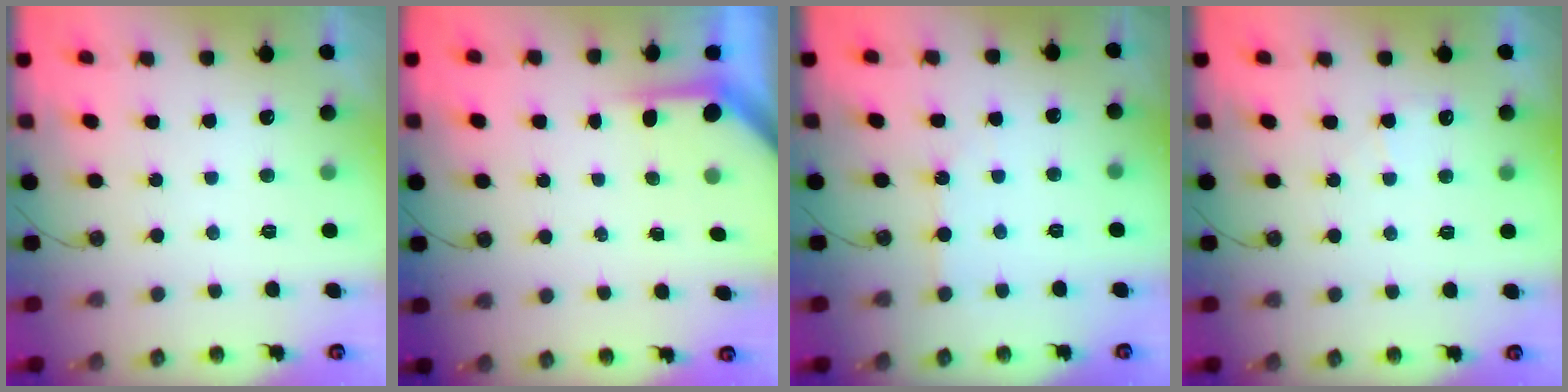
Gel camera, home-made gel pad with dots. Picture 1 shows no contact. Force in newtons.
{"total": 3.4, "press": 3.4, "slide": 0.3}
{"total": 2.0, "press": 1.9, "slide": 0.3}
{"total": 4.3, "press": 4.2, "slide": 0.5}